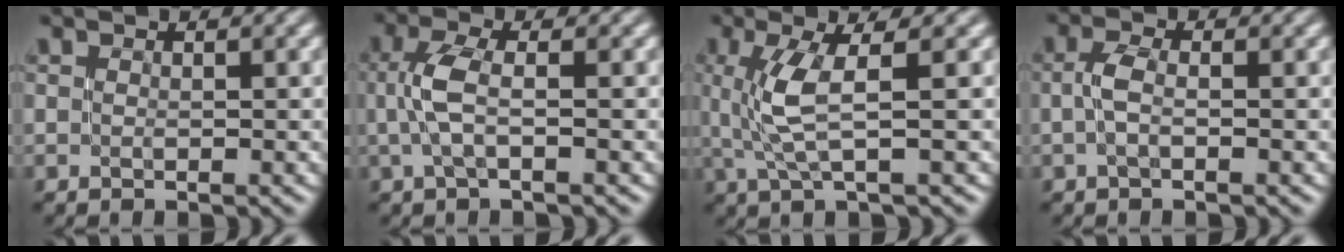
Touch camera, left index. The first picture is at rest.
{"total": 2.8, "force": [0.0, 0.7, 2.7], "torque": [-0.061, 0.012, -0.005]}
{"total": 4.0, "force": [0.8, 0.9, 3.8], "torque": [-0.092, 0.008, 0.020]}
{"total": 1.8, "force": [-0.2, 0.7, 1.6], "torque": [-0.039, 0.011, -0.008]}